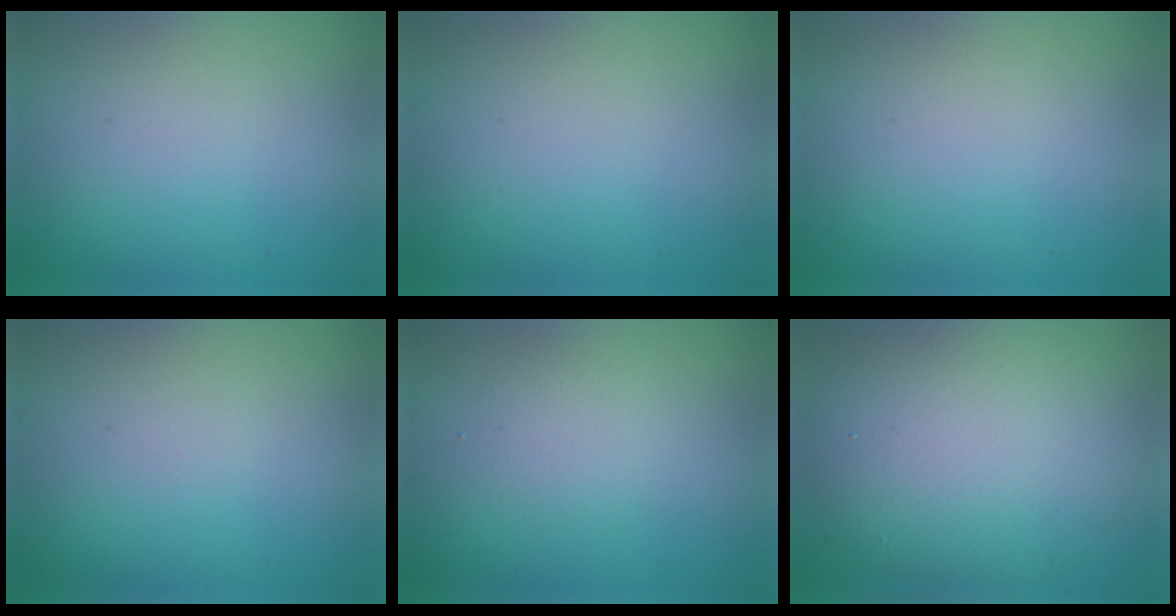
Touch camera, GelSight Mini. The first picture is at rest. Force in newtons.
{"total": 0.0}
{"total": 0.0}
{"total": 0.0}
{"total": 1.9, "press": 1.9, "slide": 0.0}
{"total": 10.7, "press": 10.7, "slide": 0.5}